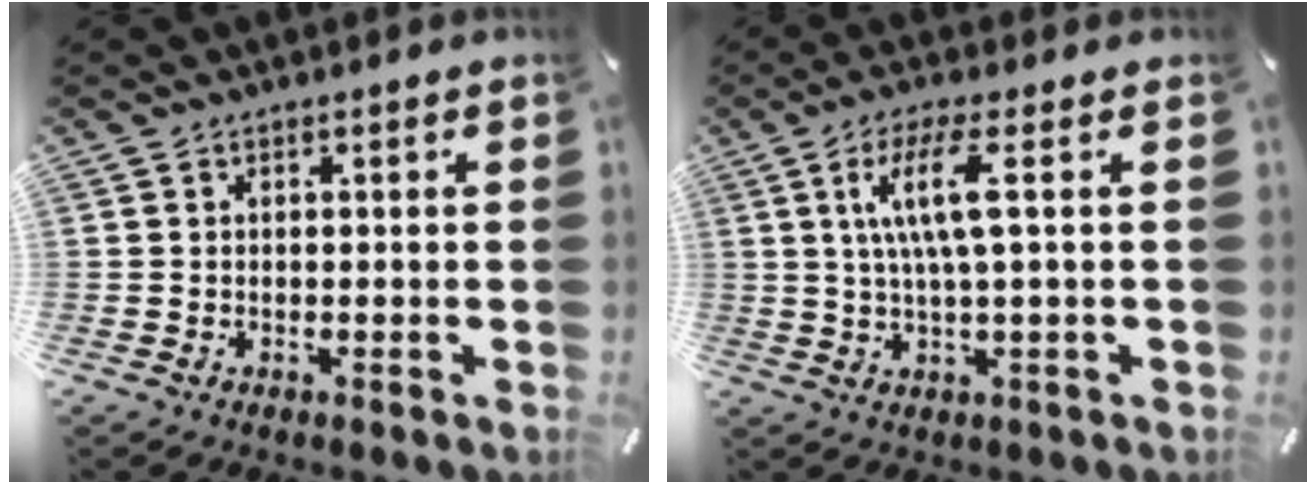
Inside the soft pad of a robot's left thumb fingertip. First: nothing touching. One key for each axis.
{"total": 9.5, "fx": 2.1, "fy": 1.6, "fz": 9.1, "tx": -0.183, "ty": 0.000, "tz": 0.030}